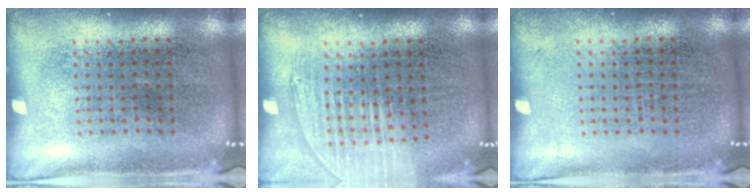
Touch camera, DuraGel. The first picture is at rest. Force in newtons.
{"total": 1.2, "press": 1.1, "slide": 0.5}
{"total": 0.0}